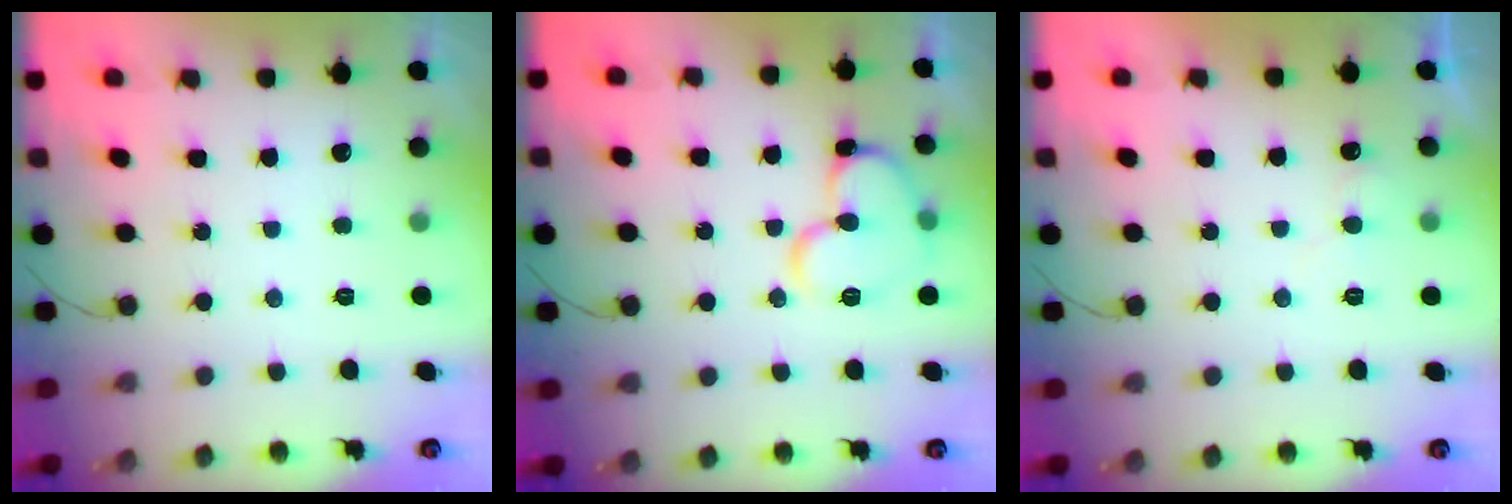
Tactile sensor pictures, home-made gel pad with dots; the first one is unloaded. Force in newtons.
{"total": 12.5, "press": 12.3, "slide": 1.9}
{"total": 5.1, "press": 5.0, "slide": 0.5}